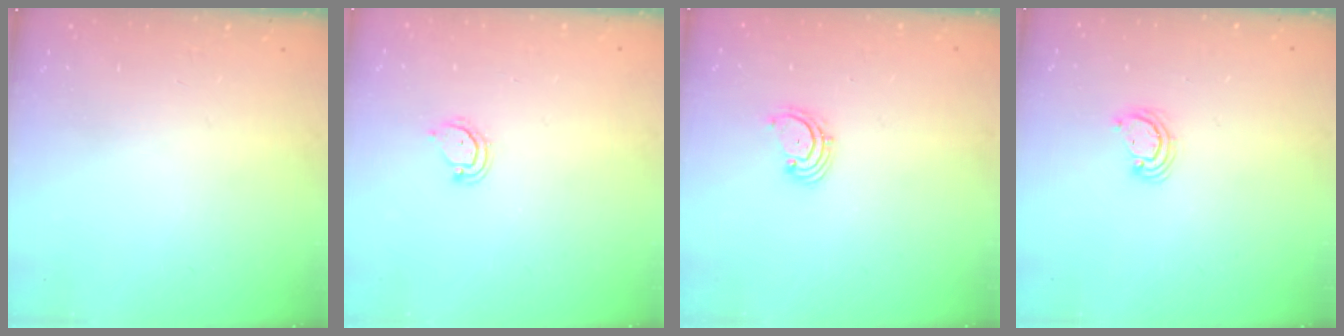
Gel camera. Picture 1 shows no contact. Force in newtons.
{"total": 4.0, "press": 4.0, "slide": 0.4}
{"total": 1.8, "press": 1.7, "slide": 0.6}
{"total": 3.4, "press": 3.4, "slide": 0.4}